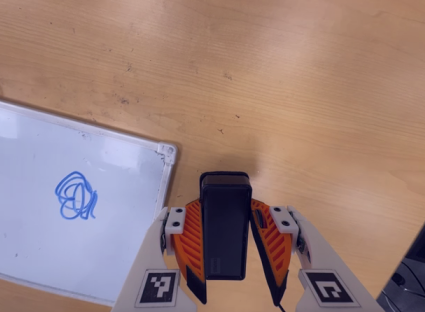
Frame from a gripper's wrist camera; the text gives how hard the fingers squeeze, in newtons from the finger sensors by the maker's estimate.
{"total": 4.1, "left": 3.1, "right": 5.2}